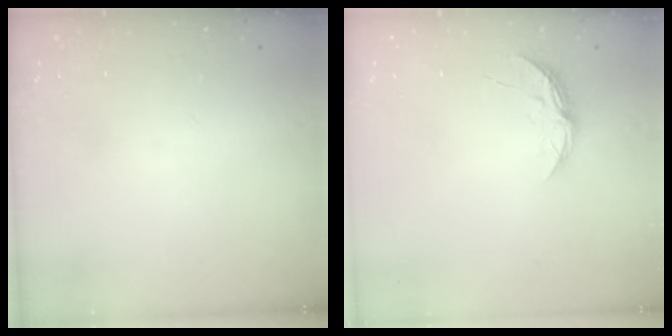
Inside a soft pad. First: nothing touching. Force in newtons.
{"total": 5.3, "press": 5.3, "slide": 0.5}